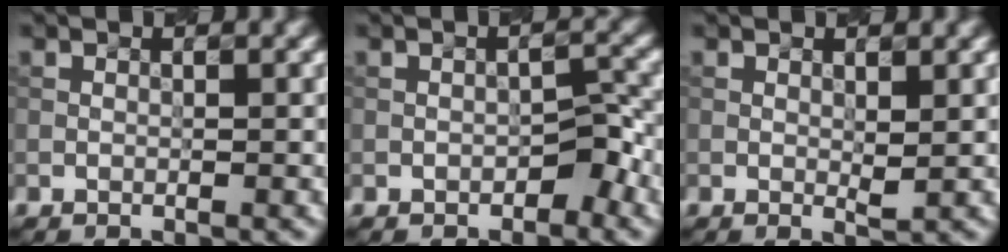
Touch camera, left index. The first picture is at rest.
{"total": 1.5, "force": [-1.2, 0.6, 0.7], "torque": [-0.008, 0.010, -0.013]}
{"total": 0.7, "force": [0.3, 0.0, 0.6], "torque": [-0.013, -0.001, 0.007]}